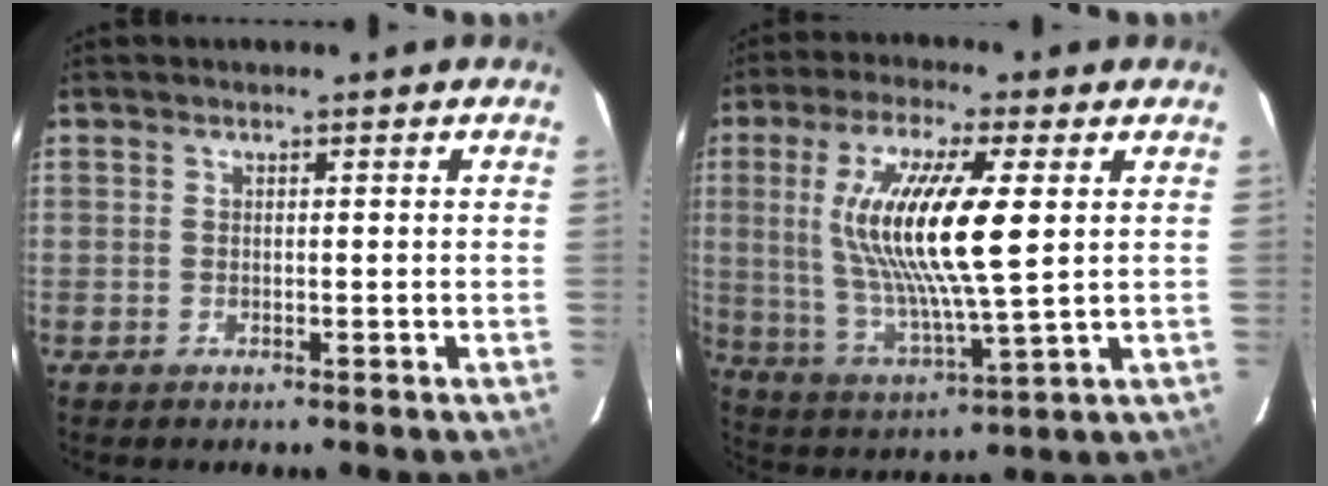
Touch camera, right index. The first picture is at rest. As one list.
[{"total": 17.1, "force": [3.4, 3.1, 16.5], "torque": [-0.319, -0.006, 0.073]}]